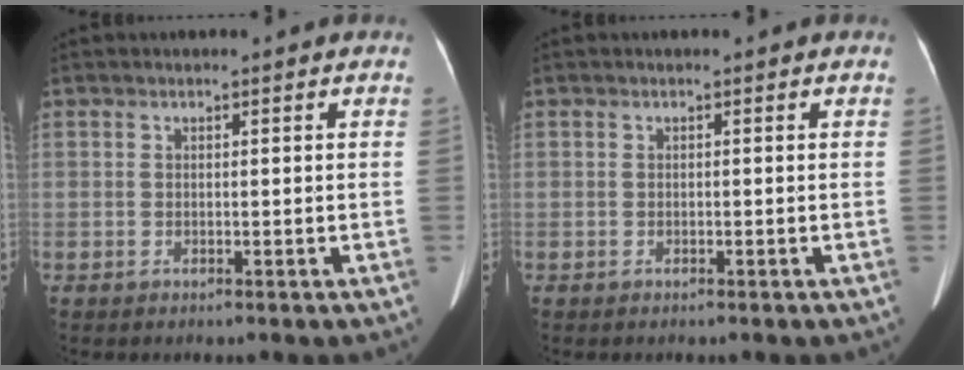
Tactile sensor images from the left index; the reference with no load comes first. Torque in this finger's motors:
{"motor_torque": [0.16, -0.14, 0.00, -0.01]}